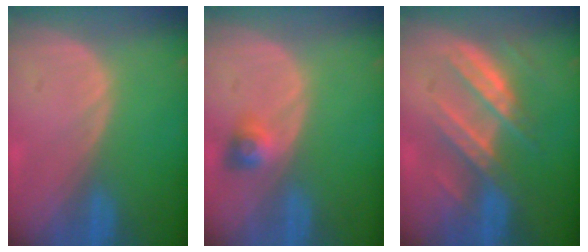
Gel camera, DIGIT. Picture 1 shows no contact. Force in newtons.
{"total": 2.9, "press": 2.7, "slide": 1.2}
{"total": 7.2, "press": 7.2, "slide": 0.6}